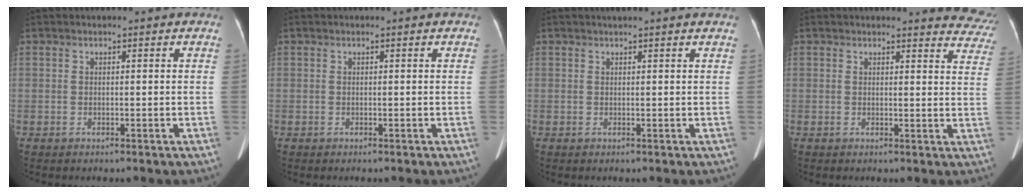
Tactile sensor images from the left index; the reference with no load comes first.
{"total": 0.0}
{"total": 2.8, "force": [2.5, -0.2, 1.3], "torque": [-0.017, 0.020, 0.031]}
{"total": 8.4, "force": [8.3, 1.7, 0.5], "torque": [0.036, -0.055, 0.047]}